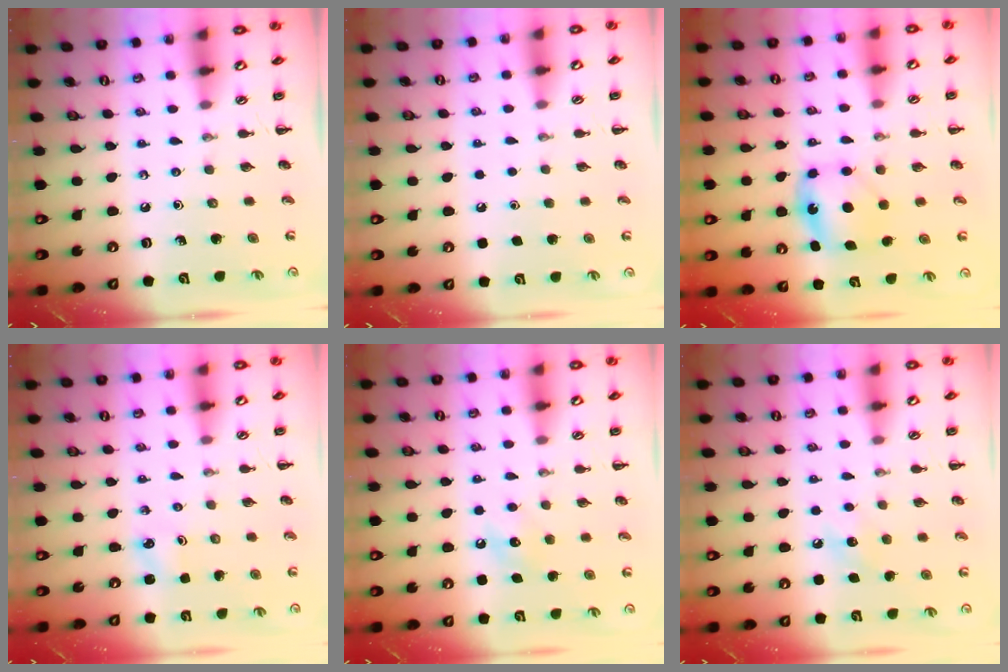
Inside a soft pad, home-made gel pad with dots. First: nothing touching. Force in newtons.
{"total": 1.8, "press": 1.8, "slide": 0.1}
{"total": 5.5, "press": 5.4, "slide": 0.9}
{"total": 1.8, "press": 1.7, "slide": 0.5}
{"total": 6.0, "press": 5.8, "slide": 1.3}
{"total": 7.1, "press": 6.8, "slide": 1.9}